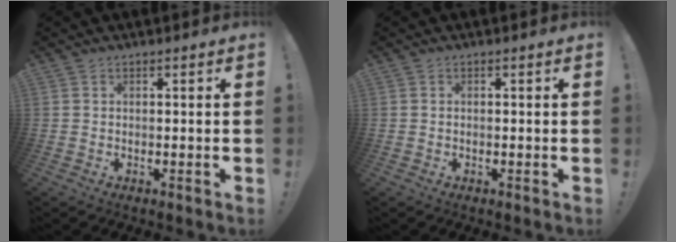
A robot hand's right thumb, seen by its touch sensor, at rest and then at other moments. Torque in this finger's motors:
{"motor_torque": [-0.14, -0.03, -0.24, 0.29, -0.13]}